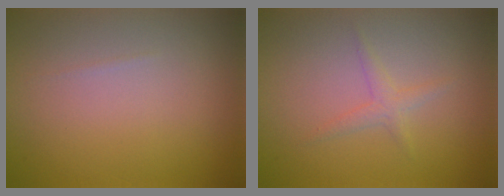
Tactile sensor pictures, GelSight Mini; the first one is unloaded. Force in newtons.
{"total": 1.3, "press": 1.3, "slide": 0.0}